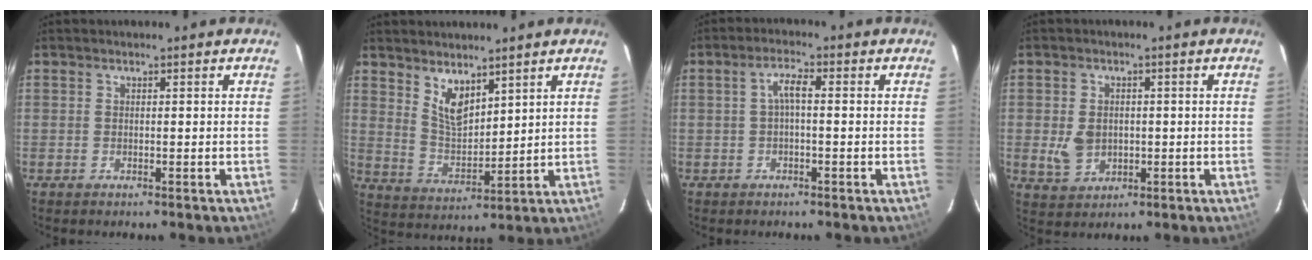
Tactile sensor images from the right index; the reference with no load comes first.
{"total": 7.0, "force": [4.8, 3.0, 4.1], "torque": [-0.070, -0.007, 0.099]}
{"total": 2.9, "force": [-0.2, 0.7, 2.8], "torque": [-0.057, 0.010, -0.002]}
{"total": 5.6, "force": [-0.3, 4.4, 3.4], "torque": [-0.071, 0.000, 0.004]}